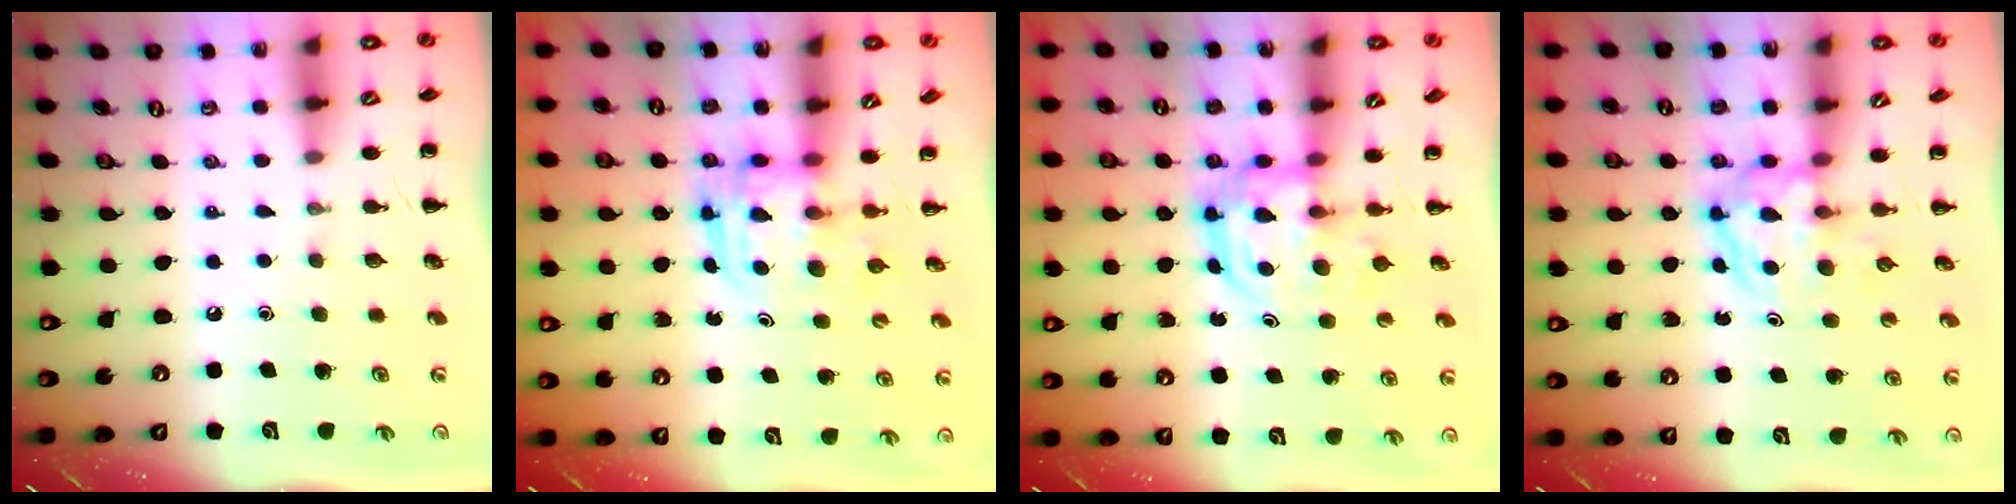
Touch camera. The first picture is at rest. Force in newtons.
{"total": 3.0, "press": 3.0, "slide": 0.3}
{"total": 4.0, "press": 3.9, "slide": 1.0}
{"total": 4.0, "press": 3.9, "slide": 0.5}